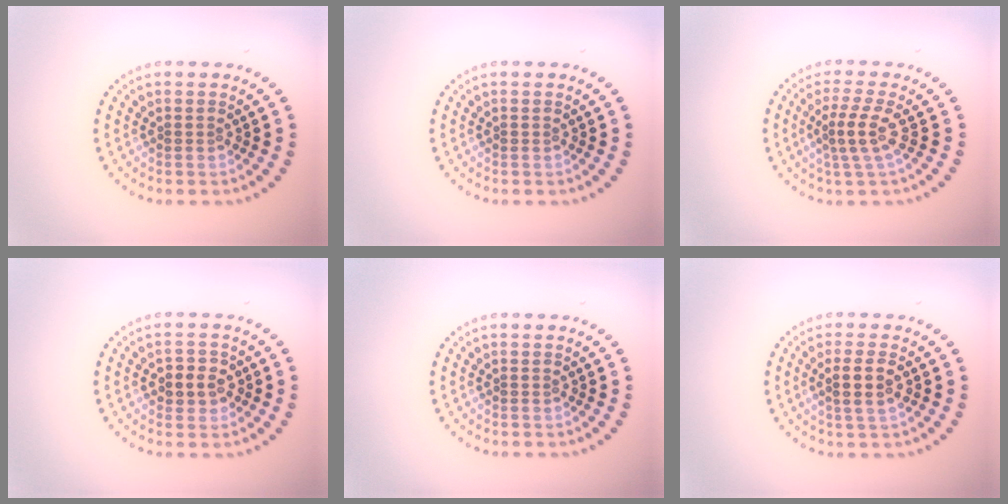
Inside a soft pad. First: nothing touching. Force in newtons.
{"total": 0.0}
{"total": 2.8, "press": 2.1, "slide": 1.8}
{"total": 2.5, "press": 2.4, "slide": 0.7}
{"total": 0.0}
{"total": 2.6, "press": 2.3, "slide": 1.1}